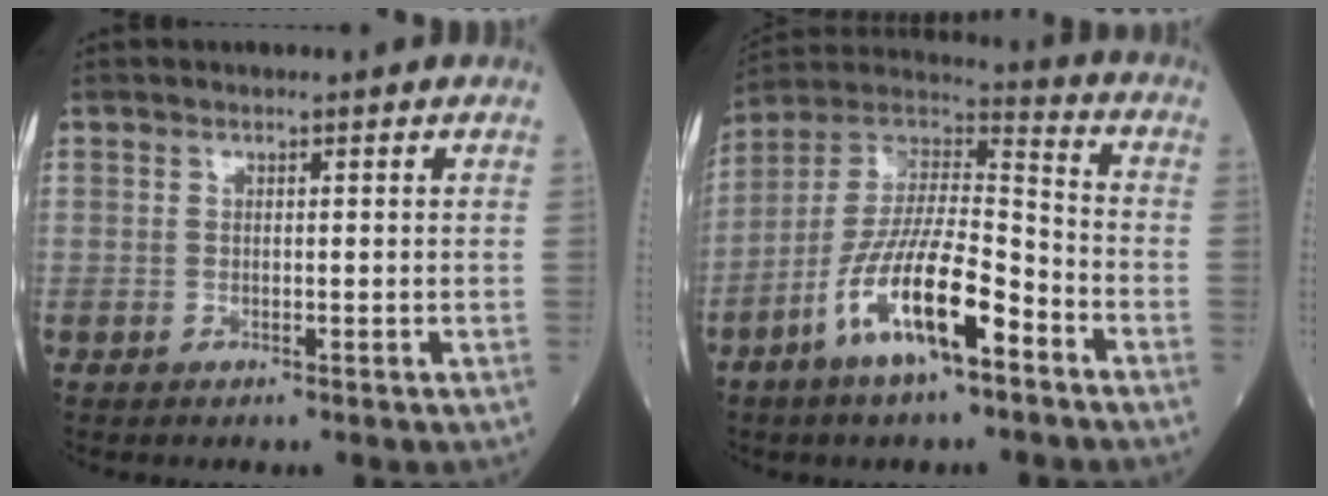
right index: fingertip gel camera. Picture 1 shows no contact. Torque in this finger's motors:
{"motor_torque": [1.59, -0.55, 1.05, 0.21]}